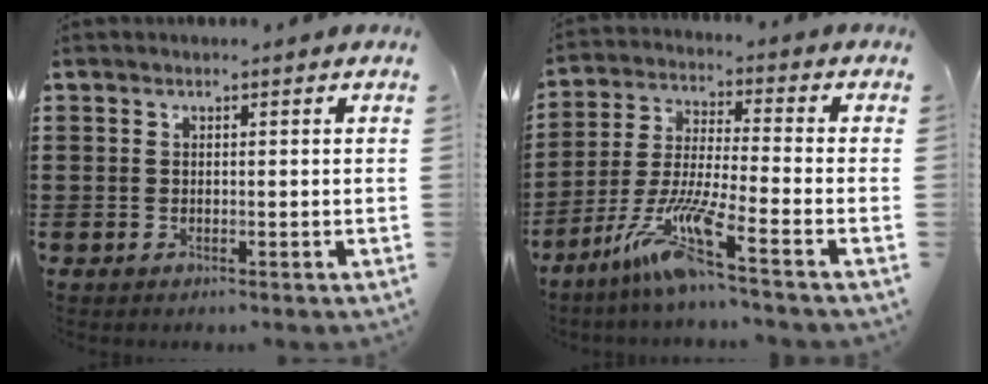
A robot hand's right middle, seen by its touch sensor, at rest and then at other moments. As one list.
[{"total": 9.6, "force": [-6.3, 0.4, 7.2], "torque": [-0.158, -0.015, -0.128]}]